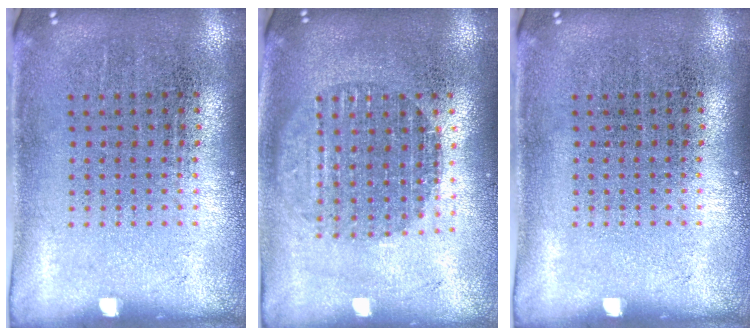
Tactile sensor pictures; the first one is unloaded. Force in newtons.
{"total": 1.8, "press": 1.5, "slide": 0.9}
{"total": 0.0}